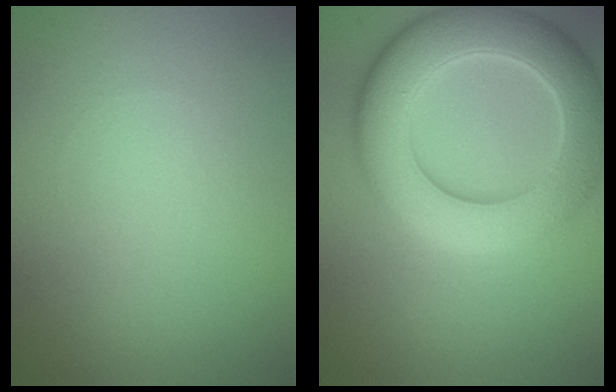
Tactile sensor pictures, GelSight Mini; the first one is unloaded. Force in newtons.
{"total": 9.3, "press": 9.2, "slide": 0.7}